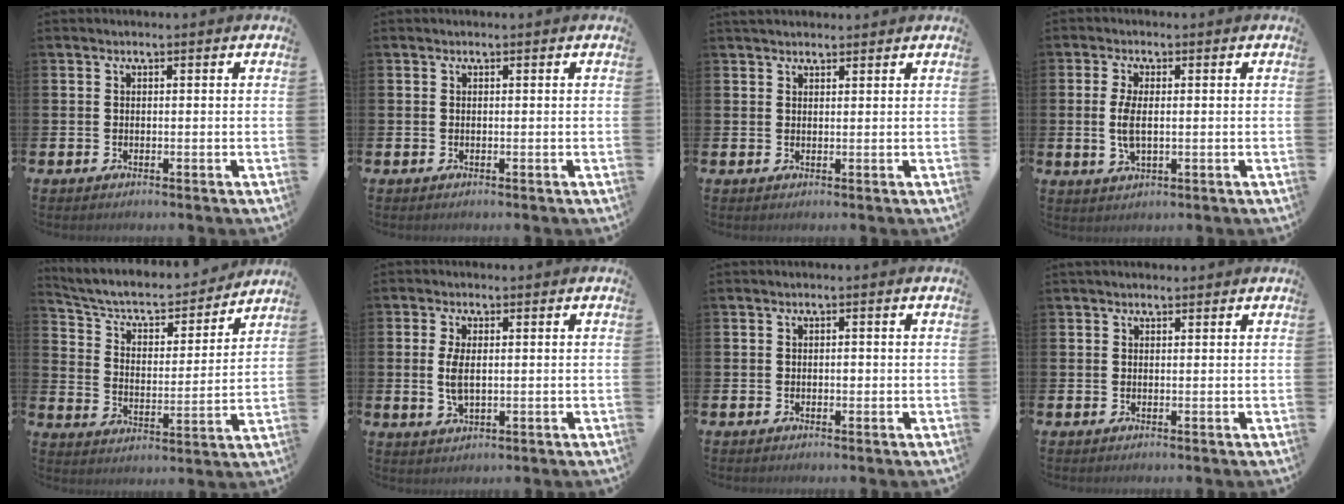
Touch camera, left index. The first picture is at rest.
{"total": 0.0}
{"total": 1.8, "force": [1.7, 0.5, 0.3], "torque": [0.005, -0.002, 0.030]}
{"total": 3.9, "force": [0.3, 1.7, 3.5], "torque": [-0.076, 0.003, 0.000]}
{"total": 6.5, "force": [5.9, 2.1, 1.9], "torque": [-0.064, -0.047, 0.094]}
{"total": 3.5, "force": [0.4, 1.6, 3.1], "torque": [-0.053, 0.002, 0.003]}
{"total": 0.6, "force": [0.0, 0.4, 0.5], "torque": [-0.002, -0.001, -0.003]}
{"total": 1.1, "force": [1.0, 0.3, 0.2], "torque": [0.008, -0.002, 0.016]}